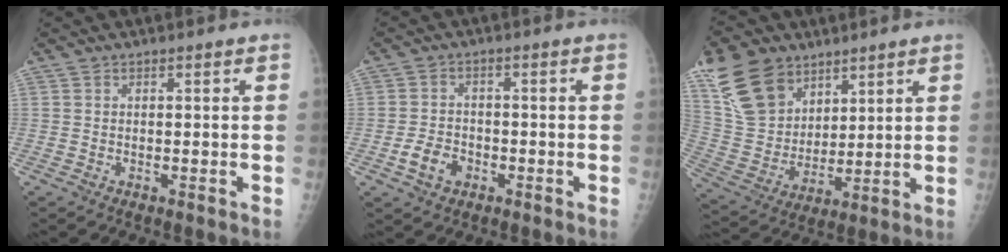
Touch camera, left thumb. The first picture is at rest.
{"total": 5.0, "force": [-2.3, 3.7, 2.5], "torque": [-0.033, 0.016, -0.037]}
{"total": 16.6, "force": [10.1, 10.8, 7.6], "torque": [-0.123, -0.032, 0.205]}